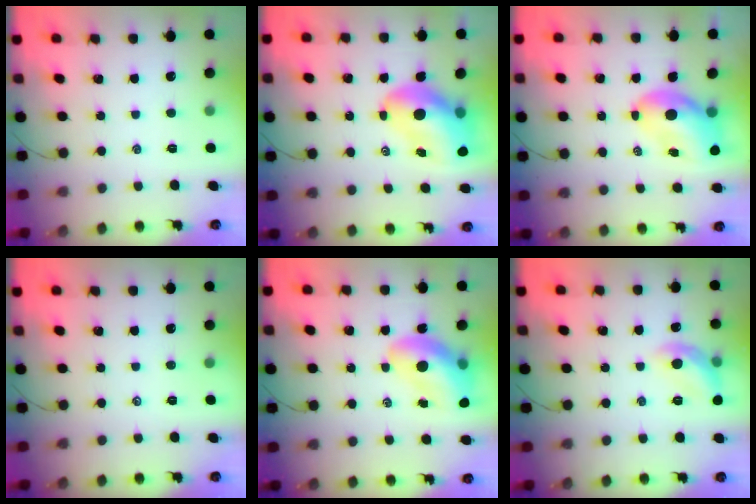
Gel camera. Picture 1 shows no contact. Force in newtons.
{"total": 12.7, "press": 12.1, "slide": 3.8}
{"total": 7.4, "press": 7.1, "slide": 2.2}
{"total": 0.0}
{"total": 14.2, "press": 13.6, "slide": 4.1}
{"total": 10.2, "press": 10.2, "slide": 0.1}